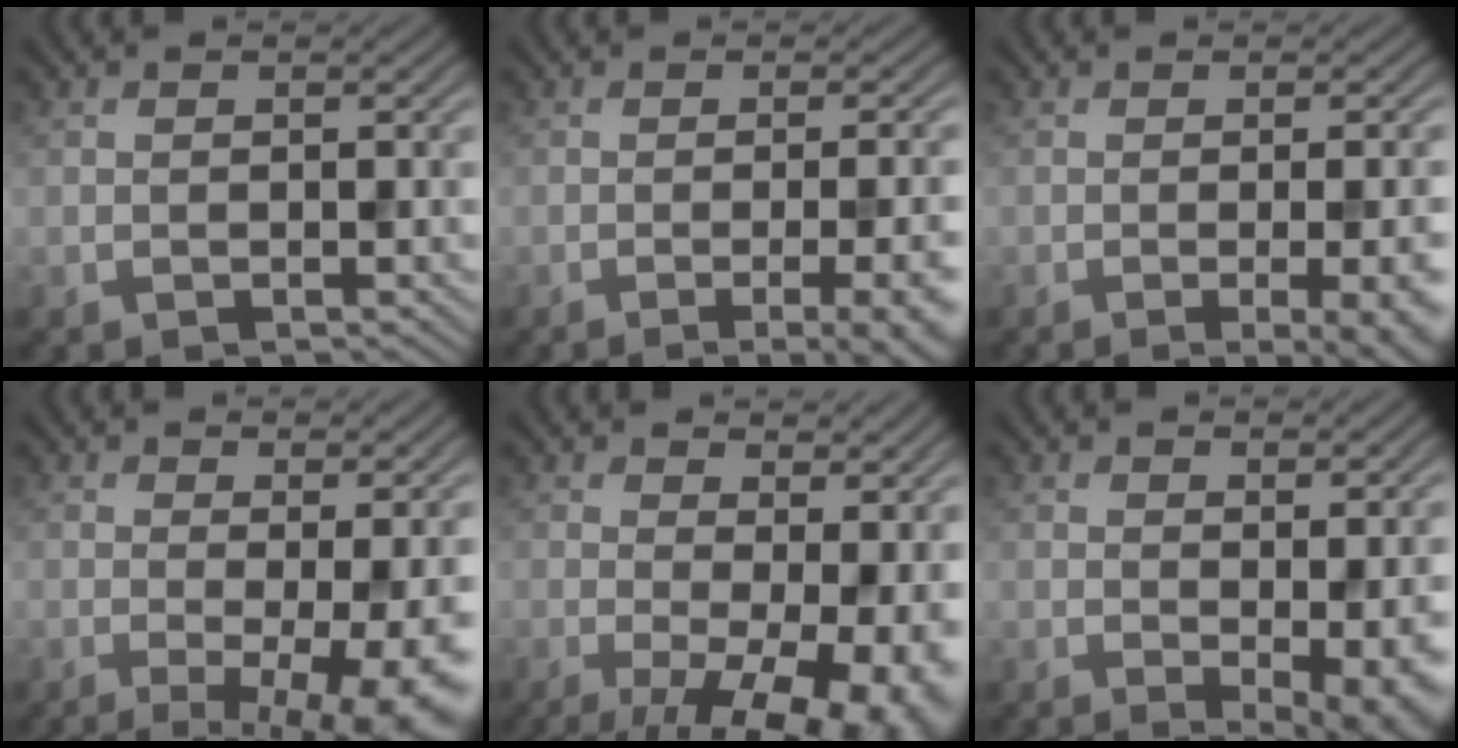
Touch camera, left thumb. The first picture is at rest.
{"total": 9.3, "force": [-3.1, 3.1, 8.3], "torque": [-0.073, 0.008, -0.032]}
{"total": 8.7, "force": [-2.3, 2.9, 7.8], "torque": [-0.070, -0.004, -0.016]}
{"total": 8.3, "force": [-1.7, 1.9, 7.9], "torque": [-0.112, -0.011, -0.016]}
{"total": 12.8, "force": [-1.8, 5.5, 11.4], "torque": [-0.149, -0.024, -0.002]}
{"total": 4.6, "force": [-0.1, 1.3, 4.4], "torque": [-0.061, -0.011, 0.003]}